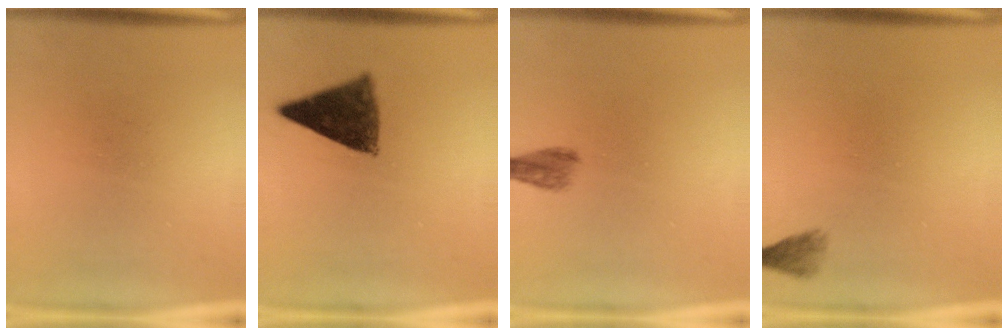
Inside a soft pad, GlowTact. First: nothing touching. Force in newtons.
{"total": 9.3}
{"total": 2.4}
{"total": 1.5}